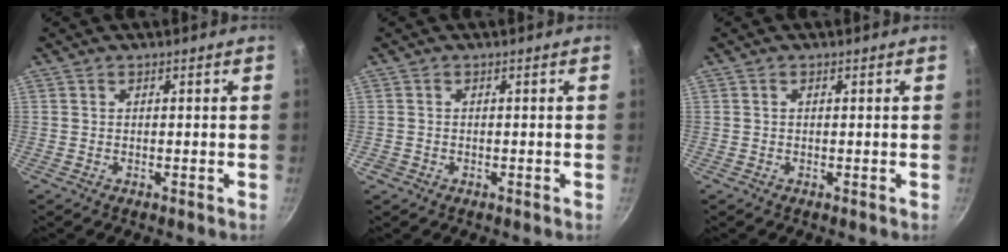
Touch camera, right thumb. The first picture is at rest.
{"total": 1.0, "force": [-0.4, 0.9, 0.1], "torque": [0.001, 0.004, -0.009]}
{"total": 0.0}